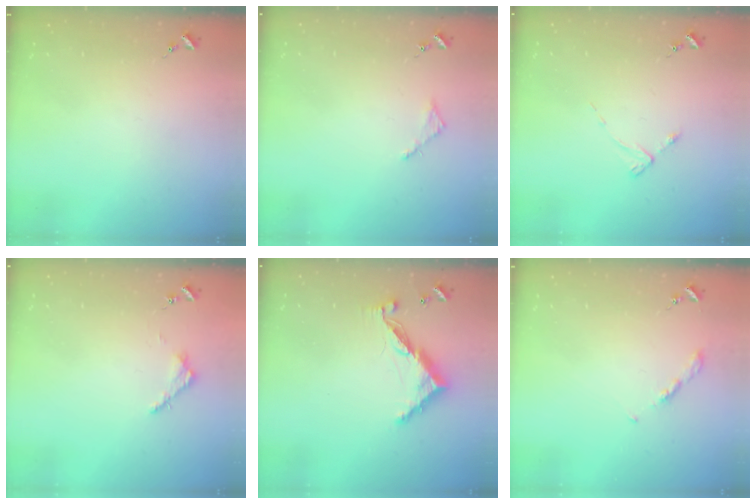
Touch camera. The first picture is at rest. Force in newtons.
{"total": 2.8, "press": 2.7, "slide": 0.3}
{"total": 2.8, "press": 2.8, "slide": 0.3}
{"total": 3.2, "press": 3.2, "slide": 0.4}
{"total": 9.9, "press": 9.9, "slide": 0.2}
{"total": 3.5, "press": 3.5, "slide": 0.4}